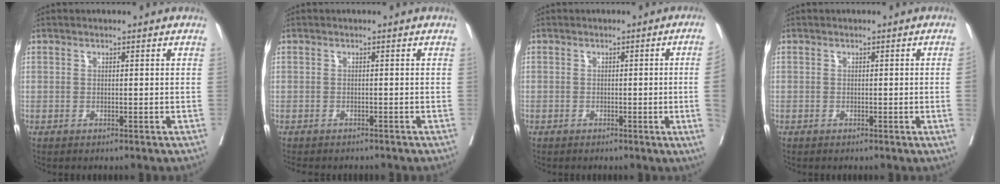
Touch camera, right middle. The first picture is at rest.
{"total": 5.3, "force": [-4.6, 2.0, 1.6], "torque": [-0.025, -0.005, -0.061]}
{"total": 5.3, "force": [-0.8, -1.8, 4.9], "torque": [-0.049, -0.011, -0.011]}
{"total": 1.3, "force": [-0.2, -0.4, 1.3], "torque": [-0.015, -0.002, -0.002]}